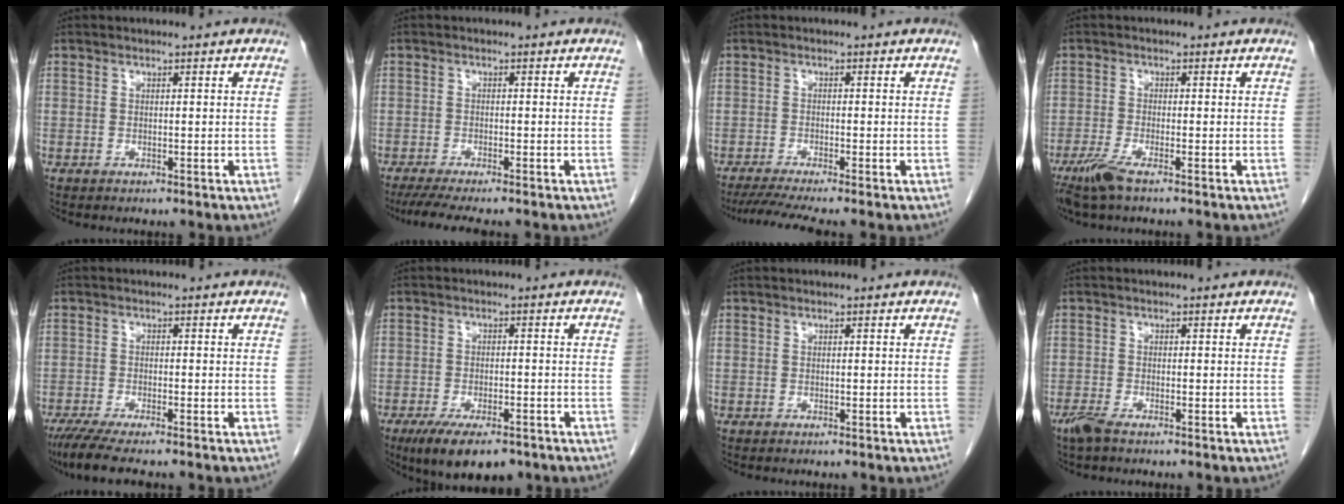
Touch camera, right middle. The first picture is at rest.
{"total": 6.3, "force": [-5.2, 0.3, 3.6], "torque": [-0.053, -0.017, -0.084]}
{"total": 5.7, "force": [-4.7, -0.8, 3.1], "torque": [-0.053, -0.018, -0.079]}
{"total": 4.2, "force": [-2.8, 0.4, 3.1], "torque": [-0.072, -0.013, -0.058]}
{"total": 7.0, "force": [-5.7, 0.3, 4.1], "torque": [-0.068, -0.020, -0.094]}
{"total": 9.3, "force": [-6.5, 3.1, 5.9], "torque": [-0.095, -0.013, -0.100]}
{"total": 0.0}
{"total": 2.4, "force": [-1.8, 0.5, 1.5], "torque": [-0.039, -0.007, -0.035]}